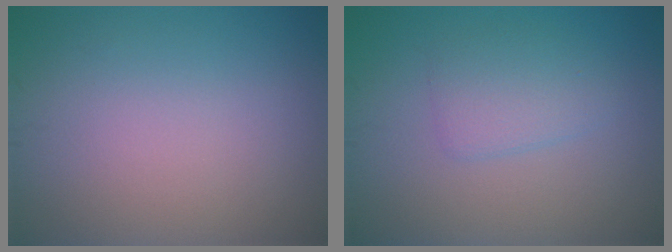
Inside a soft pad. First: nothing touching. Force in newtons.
{"total": 2.3, "press": 2.3, "slide": 0.1}